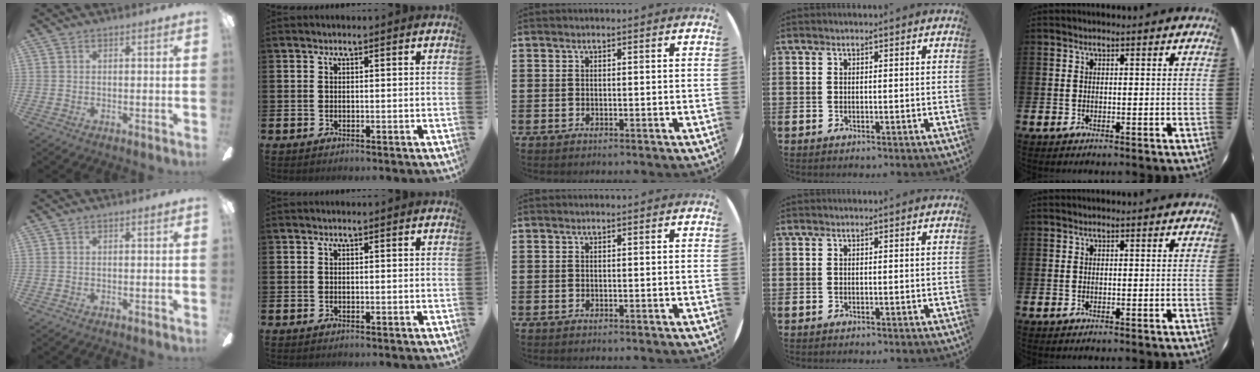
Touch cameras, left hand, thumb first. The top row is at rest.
{}